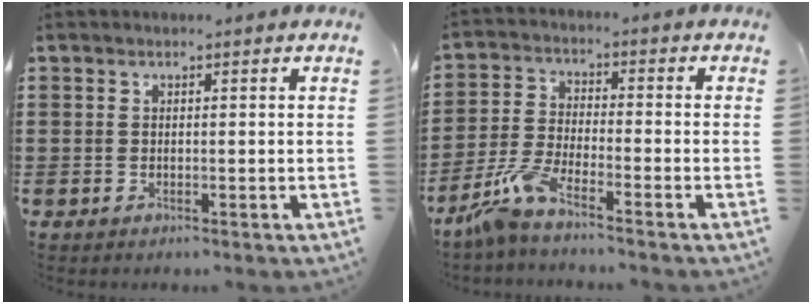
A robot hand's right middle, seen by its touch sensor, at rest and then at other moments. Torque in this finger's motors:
{"motor_torque": [2.14, 0.00, 0.14, 0.16]}